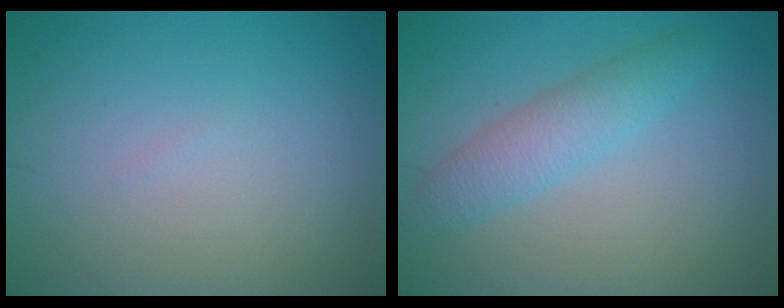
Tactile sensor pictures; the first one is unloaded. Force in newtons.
{"total": 3.1, "press": 3.0, "slide": 0.1}